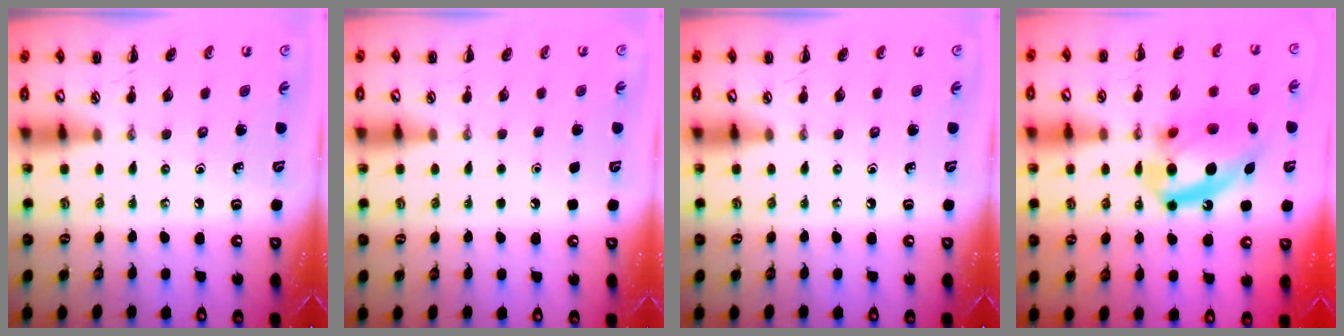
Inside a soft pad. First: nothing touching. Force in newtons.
{"total": 1.6, "press": 1.6, "slide": 0.1}
{"total": 0.0}
{"total": 16.8, "press": 16.5, "slide": 3.1}